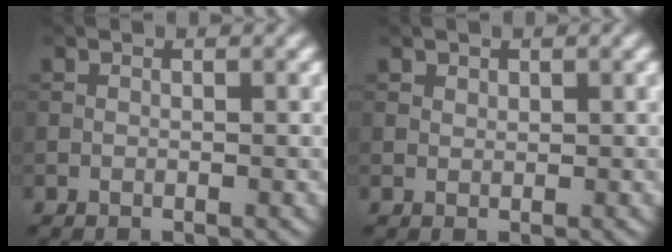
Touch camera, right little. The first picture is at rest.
{"total": 0.7, "force": [0.5, 0.4, 0.1], "torque": [-0.001, -0.002, 0.012]}